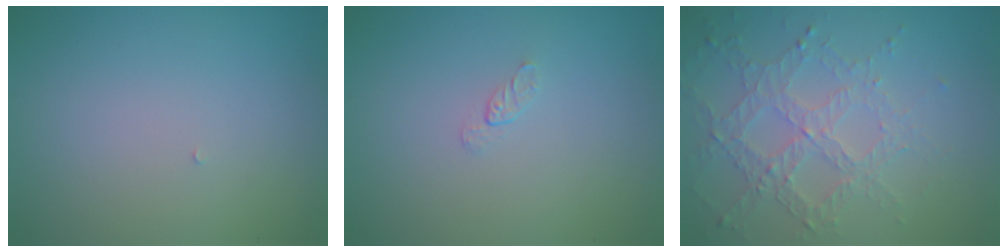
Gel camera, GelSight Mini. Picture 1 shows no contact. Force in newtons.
{"total": 0.5, "press": 0.3, "slide": 0.4}
{"total": 4.5, "press": 3.3, "slide": 3.1}